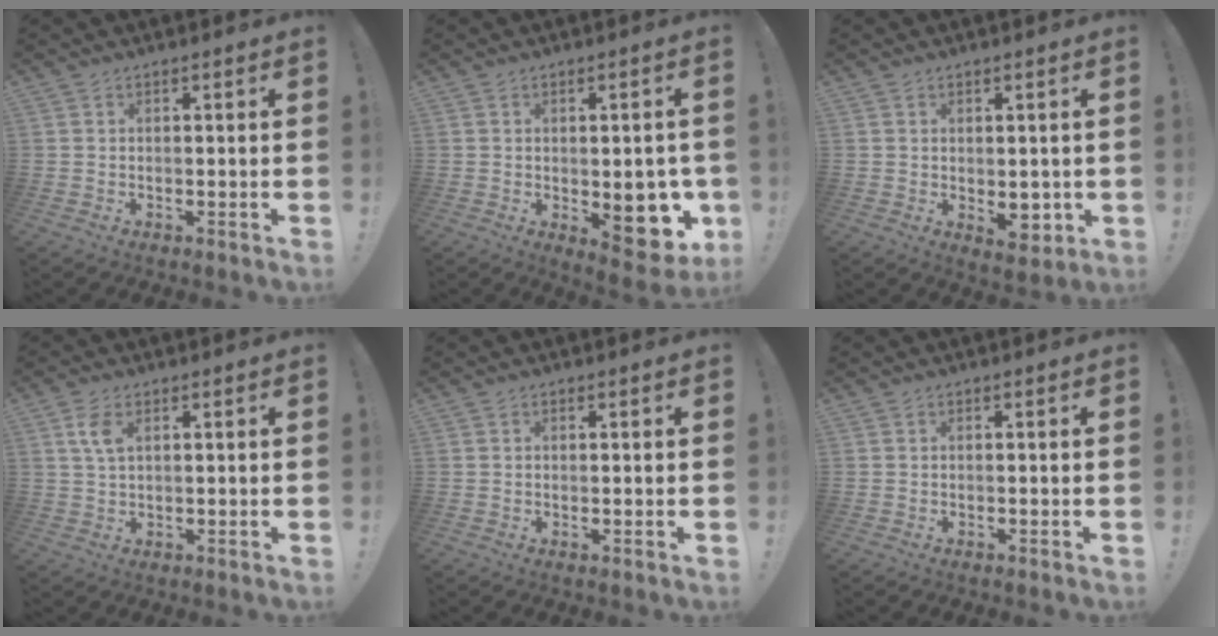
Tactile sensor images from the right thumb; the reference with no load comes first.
{"total": 13.6, "force": [-3.3, 7.1, 11.2], "torque": [-0.099, 0.008, -0.037]}
{"total": 6.3, "force": [-0.7, 4.1, 4.7], "torque": [-0.041, 0.001, -0.005]}
{"total": 5.0, "force": [1.9, 2.4, 3.9], "torque": [-0.079, -0.004, 0.033]}
{"total": 0.0}
{"total": 0.0}